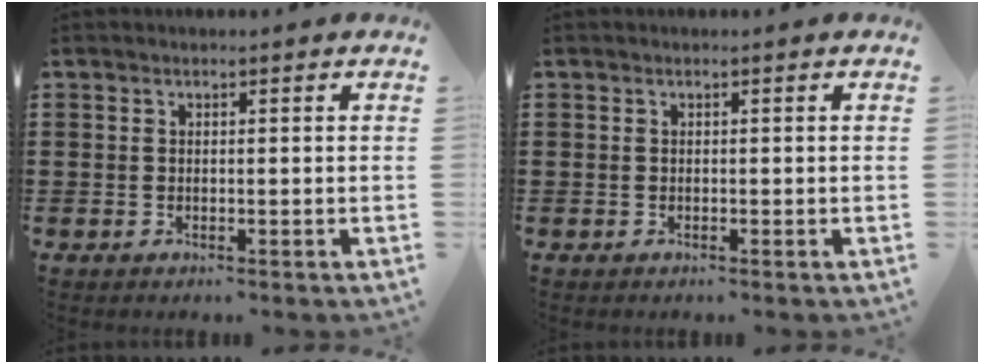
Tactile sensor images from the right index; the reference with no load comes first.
{"total": 0.0}